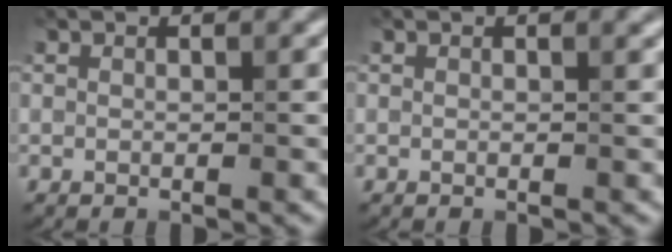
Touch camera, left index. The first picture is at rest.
{"total": 0.0}